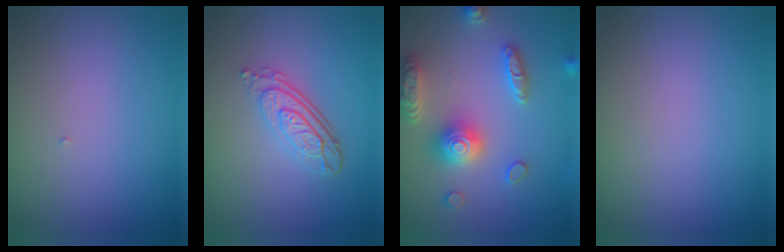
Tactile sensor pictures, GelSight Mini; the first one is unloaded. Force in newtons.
{"total": 4.3, "press": 3.0, "slide": 3.1}
{"total": 5.4, "press": 5.3, "slide": 0.9}
{"total": 0.0}